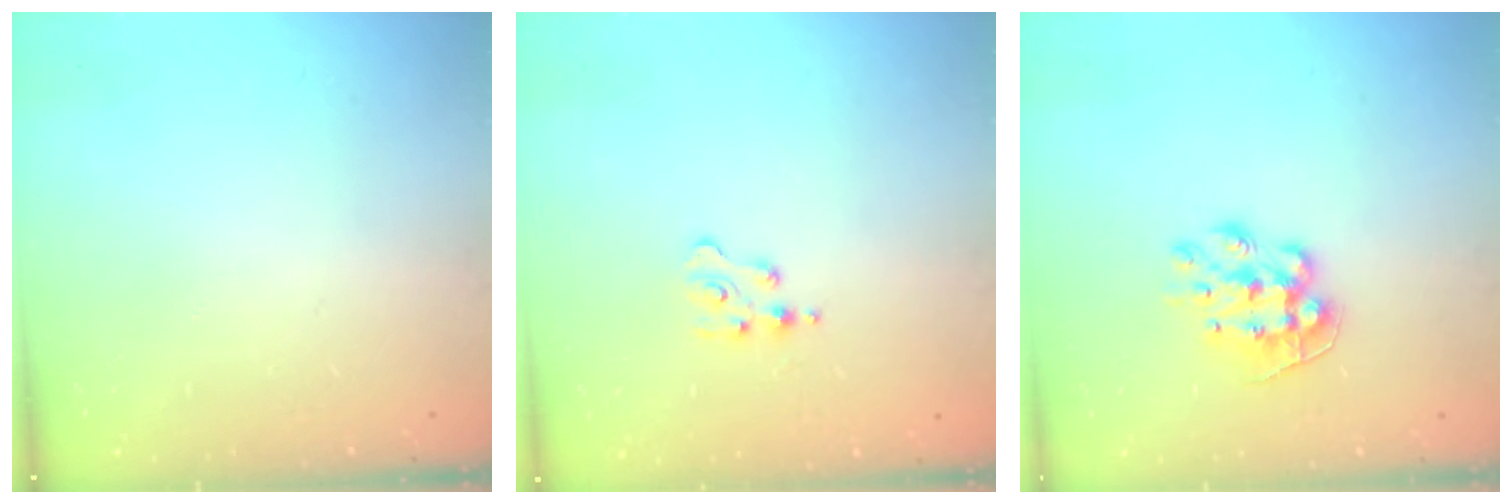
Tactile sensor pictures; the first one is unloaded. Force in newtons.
{"total": 2.5, "press": 2.4, "slide": 0.4}
{"total": 10.8, "press": 10.8, "slide": 0.9}